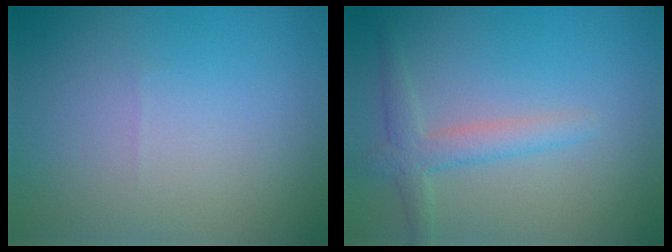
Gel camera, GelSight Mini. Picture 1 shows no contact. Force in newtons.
{"total": 2.8, "press": 2.8, "slide": 0.1}